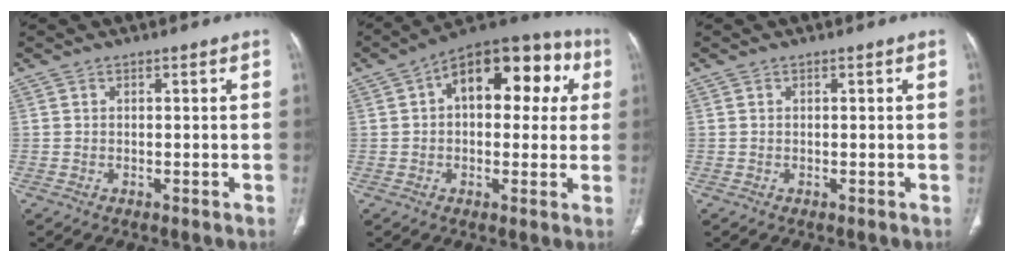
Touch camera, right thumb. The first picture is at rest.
{"total": 18.5, "force": [4.8, 10.2, 14.6], "torque": [-0.152, 0.037, 0.057]}
{"total": 0.0}